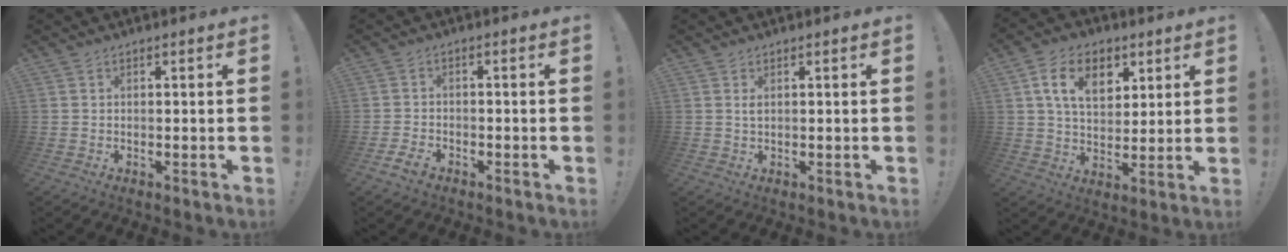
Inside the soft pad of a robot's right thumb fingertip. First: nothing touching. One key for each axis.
{"total": 4.2, "fx": -2.8, "fy": 2.0, "fz": 2.4, "tx": -0.057, "ty": 0.007, "tz": -0.052}
{"total": 1.1, "fx": 0.3, "fy": 0.2, "fz": 1.0, "tx": -0.017, "ty": 0.001, "tz": 0.003}
{"total": 13.1, "fx": 5.7, "fy": 8.7, "fz": 8.1, "tx": -0.134, "ty": -0.002, "tz": 0.108}